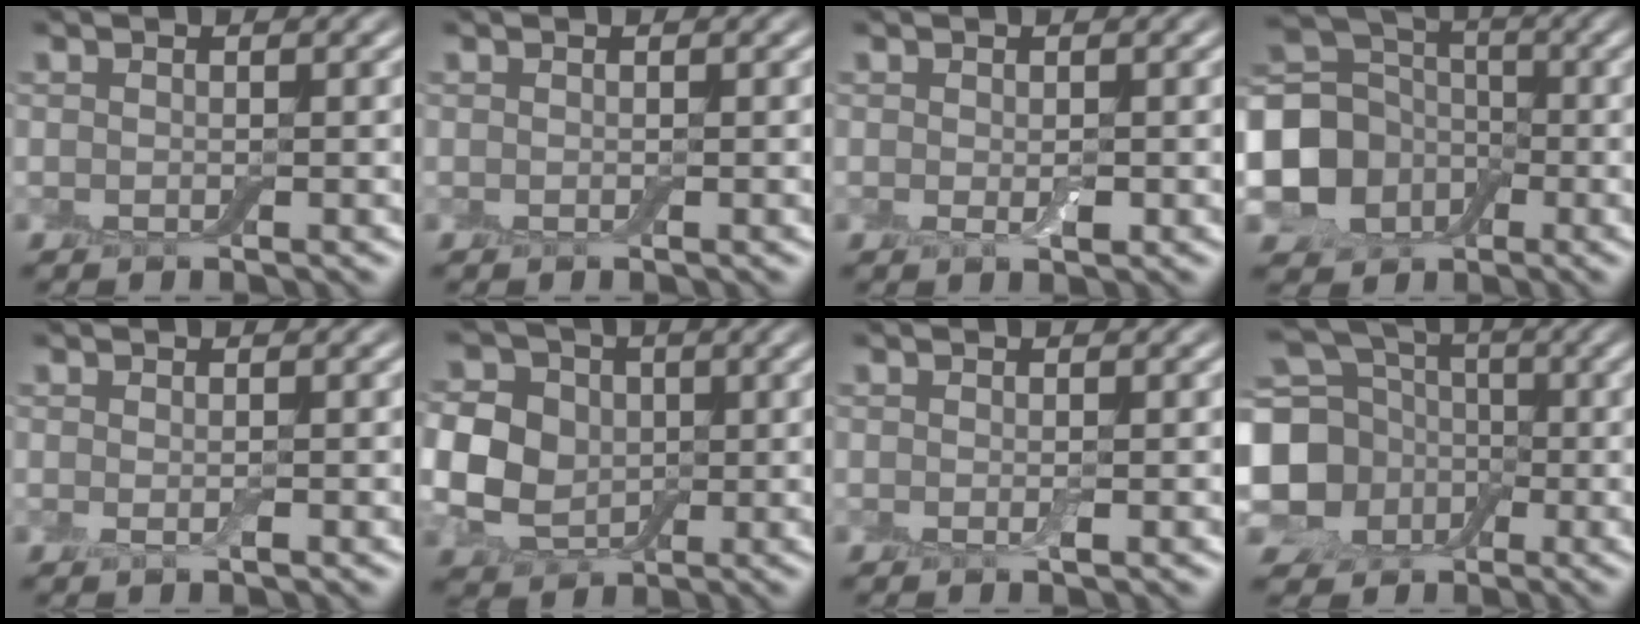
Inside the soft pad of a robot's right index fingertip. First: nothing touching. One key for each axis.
{"total": 0.0}
{"total": 1.1, "fx": -0.1, "fy": 0.6, "fz": 1.0, "tx": -0.016, "ty": -0.004, "tz": -0.001}
{"total": 8.7, "fx": -2.0, "fy": 7.2, "fz": 4.5, "tx": -0.089, "ty": -0.007, "tz": -0.051}
{"total": 0.8, "fx": 0.0, "fy": 0.1, "fz": 0.8, "tx": -0.014, "ty": -0.002, "tz": -0.001}
{"total": 9.1, "fx": 0.9, "fy": 7.8, "fz": 4.6, "tx": -0.105, "ty": 0.026, "tz": -0.001}
{"total": 0.5, "fx": 0.0, "fy": 0.0, "fz": 0.5, "tx": -0.011, "ty": -0.003, "tz": -0.002}
{"total": 10.4, "fx": -0.6, "fy": 9.1, "fz": 5.1, "tx": -0.125, "ty": -0.025, "tz": -0.025}